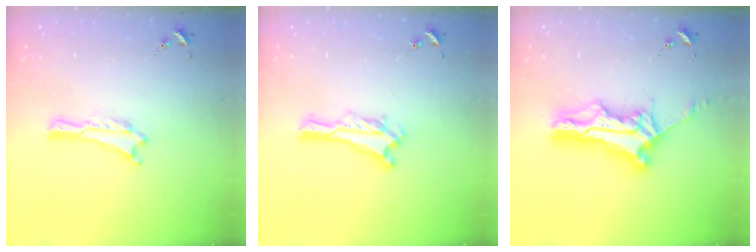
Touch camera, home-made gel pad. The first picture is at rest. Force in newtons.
{"total": 0.0}
{"total": 10.8, "press": 10.7, "slide": 0.8}